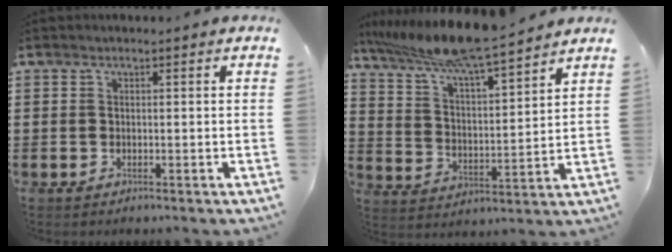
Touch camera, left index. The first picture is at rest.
{"total": 9.1, "force": [8.2, -0.5, 4.0], "torque": [-0.110, -0.050, 0.138]}